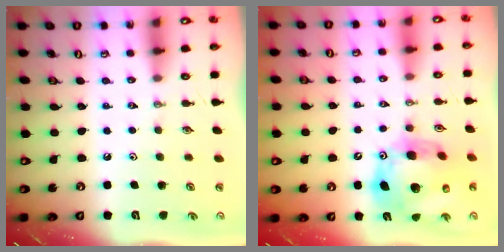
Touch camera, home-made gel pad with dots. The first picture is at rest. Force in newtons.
{"total": 18.0, "press": 17.9, "slide": 2.1}